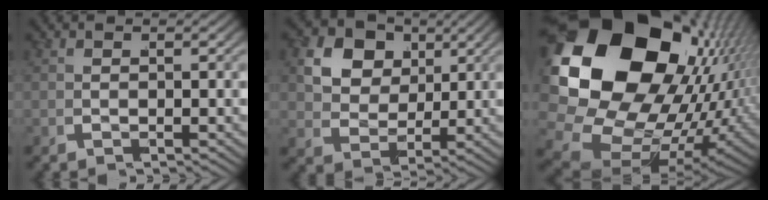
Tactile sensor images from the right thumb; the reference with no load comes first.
{"total": 8.0, "force": [2.5, 6.3, 4.2], "torque": [-0.098, -0.010, 0.045]}
{"total": 23.9, "force": [-0.2, 16.2, 17.5], "torque": [-0.373, -0.068, 0.028]}